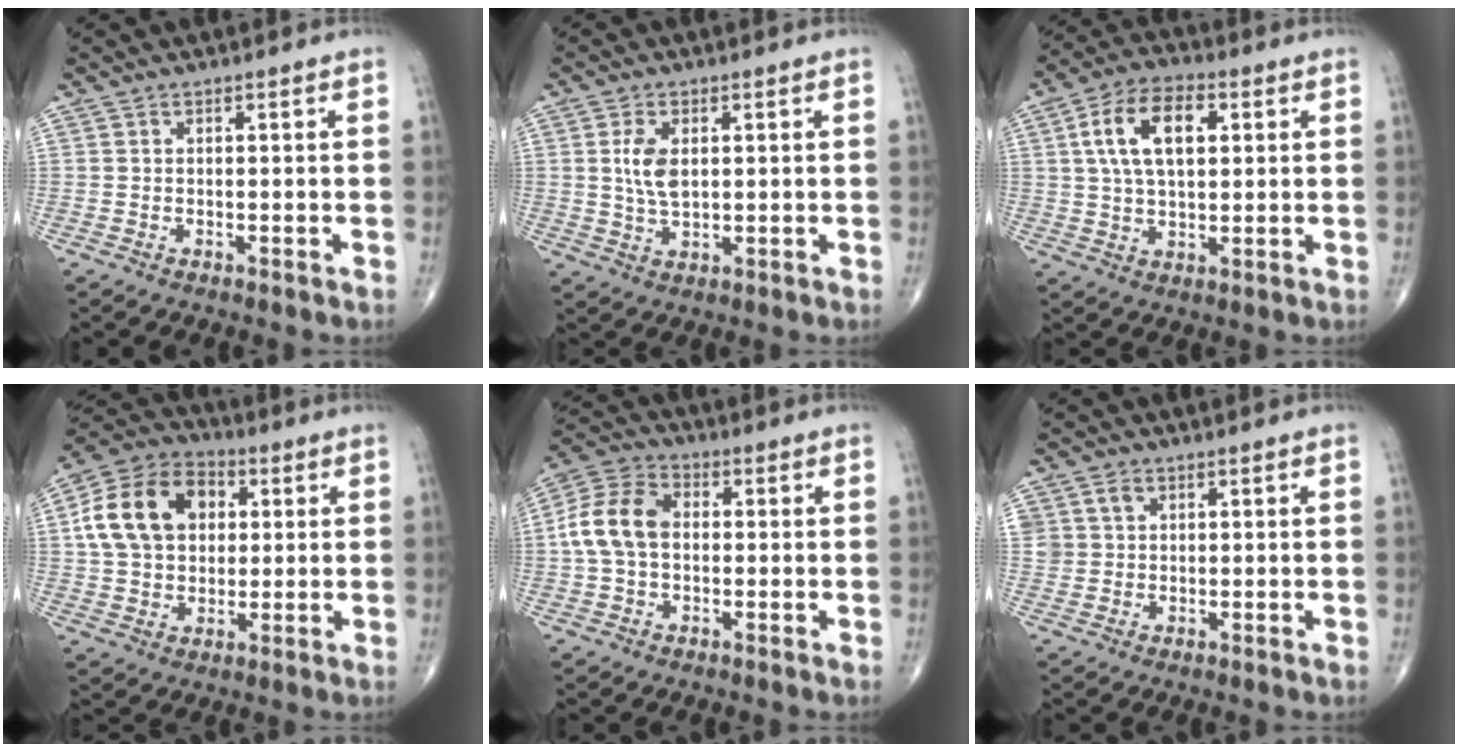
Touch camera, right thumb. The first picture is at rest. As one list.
[{"total": 5.7, "force": [1.0, 3.1, 4.7], "torque": [-0.091, -0.006, 0.022]}, {"total": 12.4, "force": [3.2, 6.8, 9.9], "torque": [-0.169, 0.010, 0.053]}, {"total": 16.5, "force": [3.3, 12.2, 10.6], "torque": [-0.171, 0.015, 0.053]}, {"total": 10.7, "force": [0.3, 7.4, 7.6], "torque": [-0.151, 0.031, -0.003]}, {"total": 4.4, "force": [2.2, 3.1, 2.3], "torque": [-0.035, -0.006, 0.047]}]